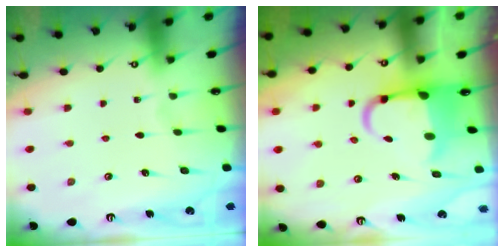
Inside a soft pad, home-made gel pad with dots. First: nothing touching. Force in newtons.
{"total": 6.7, "press": 6.5, "slide": 1.6}